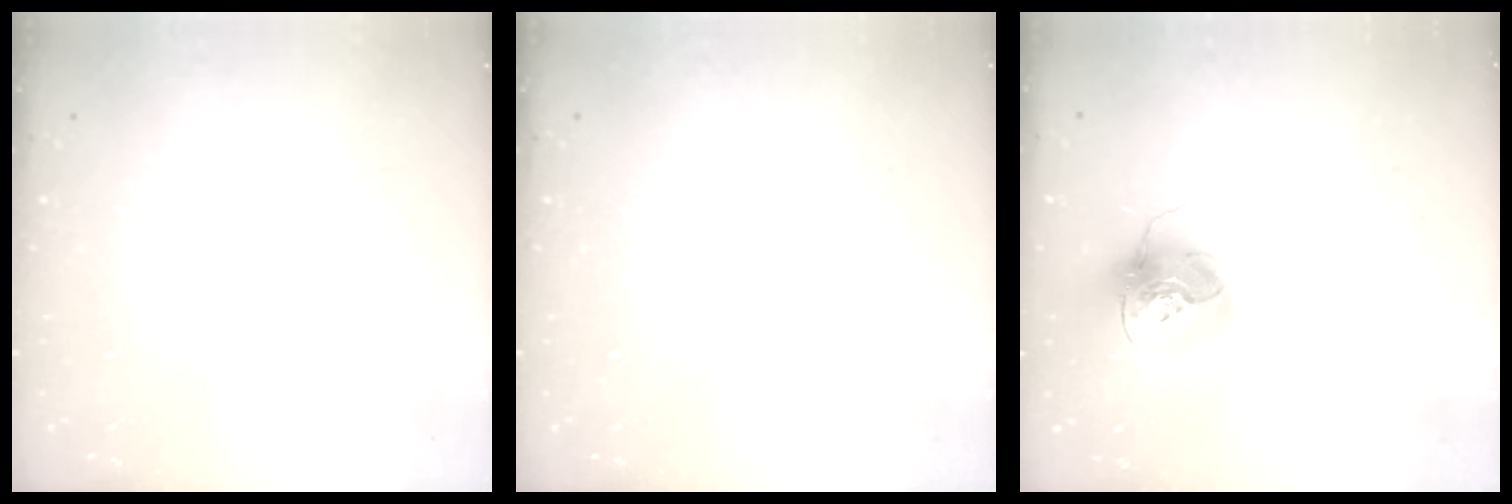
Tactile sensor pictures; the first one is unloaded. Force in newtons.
{"total": 0.0}
{"total": 15.7, "press": 15.6, "slide": 1.6}